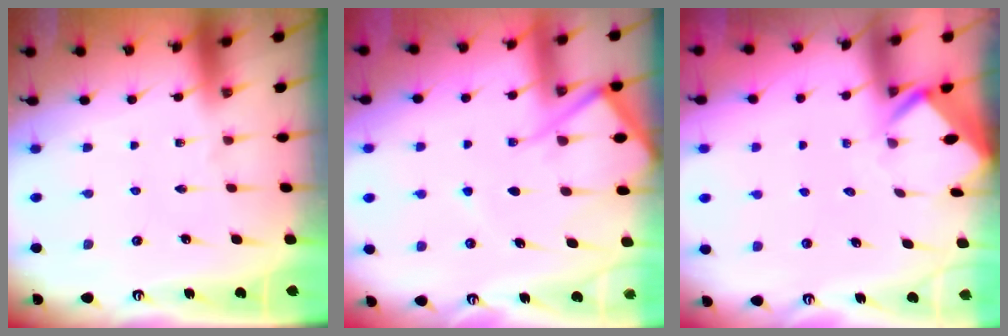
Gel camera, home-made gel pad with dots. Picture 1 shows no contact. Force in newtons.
{"total": 9.3, "press": 9.2, "slide": 1.1}
{"total": 2.3, "press": 2.3, "slide": 0.2}